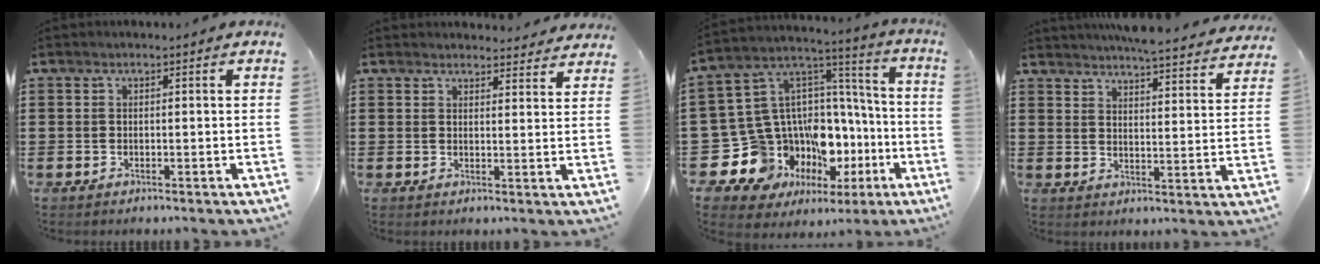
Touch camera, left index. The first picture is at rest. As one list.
[{"total": 3.0, "force": [3.0, 0.2, 0.2], "torque": [-0.005, -0.015, 0.055]}, {"total": 15.0, "force": [-7.0, 11.6, 6.4], "torque": [-0.174, -0.044, -0.079]}, {"total": 5.0, "force": [4.9, -0.5, 0.9], "torque": [-0.030, -0.037, 0.083]}]